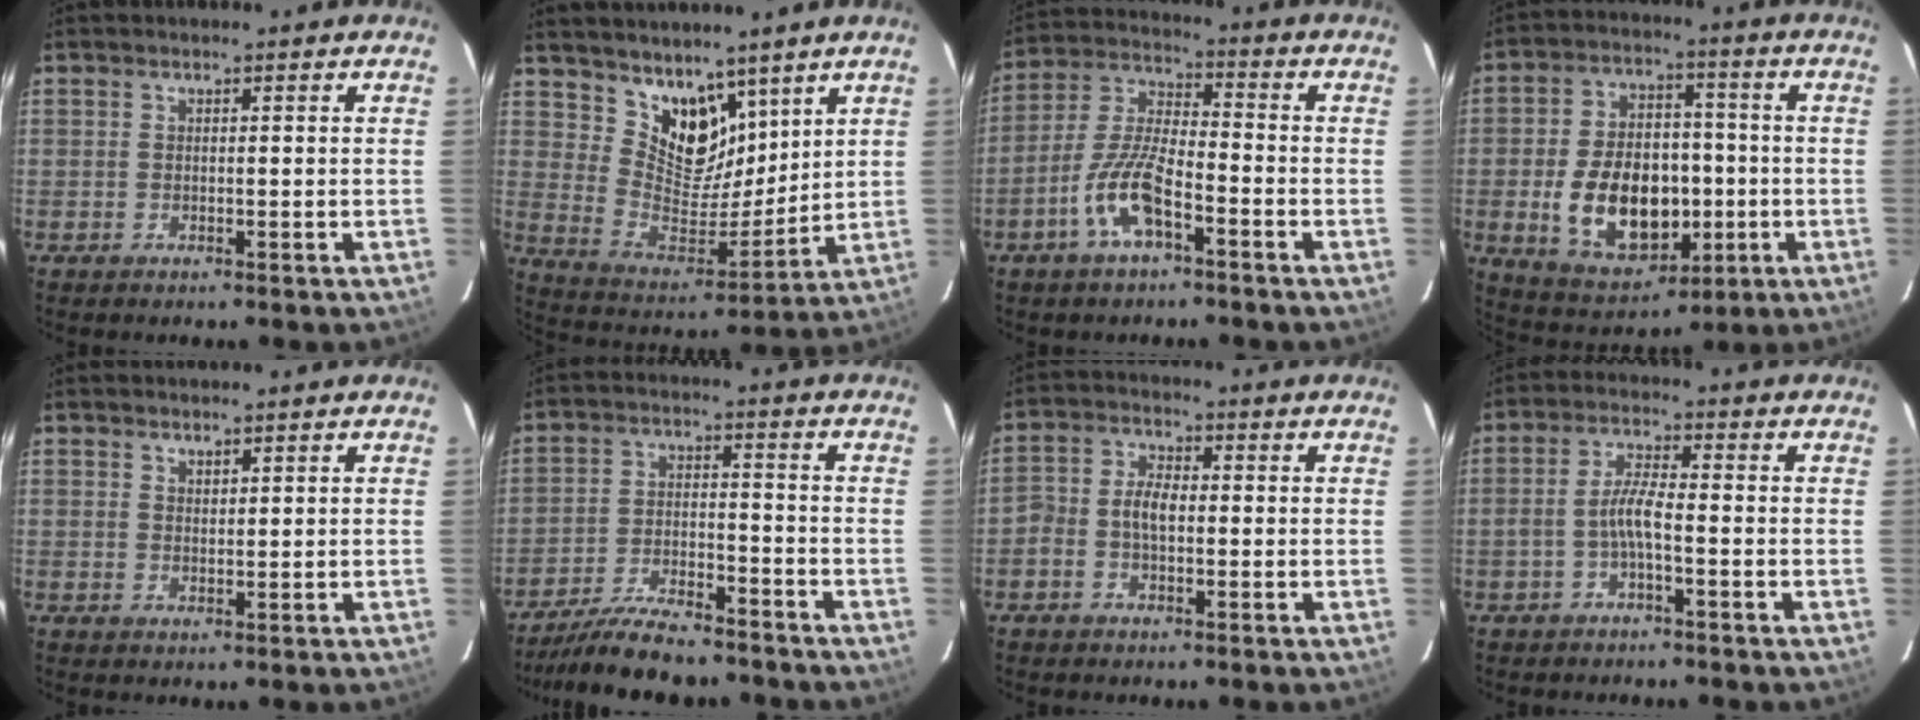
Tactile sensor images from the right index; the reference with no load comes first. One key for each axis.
{"total": 12.3, "fx": 8.5, "fy": 7.0, "fz": 5.5, "tx": -0.096, "ty": -0.006, "tz": 0.168}
{"total": 10.4, "fx": -5.3, "fy": 3.1, "fz": 8.4, "tx": -0.182, "ty": 0.003, "tz": -0.104}
{"total": 17.0, "fx": -3.3, "fy": 11.1, "fz": 12.5, "tx": -0.253, "ty": 0.011, "tz": -0.030}
{"total": 1.3, "fx": 1.2, "fy": 0.5, "fz": 0.3, "tx": -0.003, "ty": 0.001, "tz": 0.021}
{"total": 13.9, "fx": -12.2, "fy": 3.1, "fz": 5.9, "tx": -0.134, "ty": -0.013, "tz": -0.201}
{"total": 4.7, "fx": -0.9, "fy": 3.3, "fz": 3.3, "tx": -0.067, "ty": 0.015, "tz": -0.020}
{"total": 3.9, "fx": -1.7, "fy": 0.5, "fz": 3.5, "tx": -0.075, "ty": 0.009, "tz": -0.033}